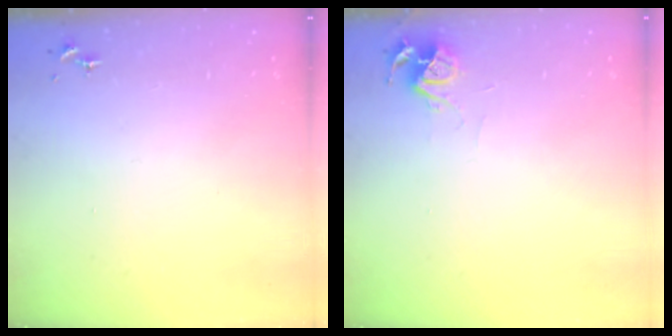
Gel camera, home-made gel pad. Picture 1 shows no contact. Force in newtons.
{"total": 6.0, "press": 6.0, "slide": 0.6}